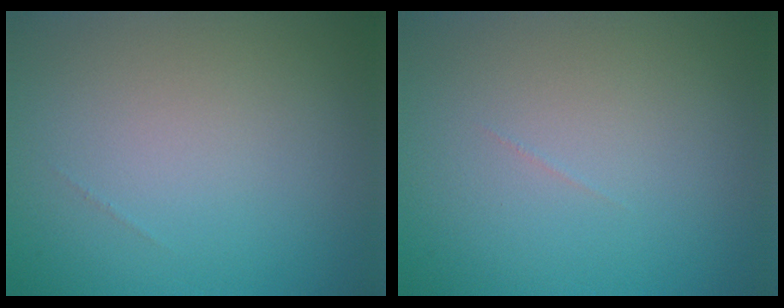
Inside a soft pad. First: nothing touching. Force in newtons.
{"total": 0.0}